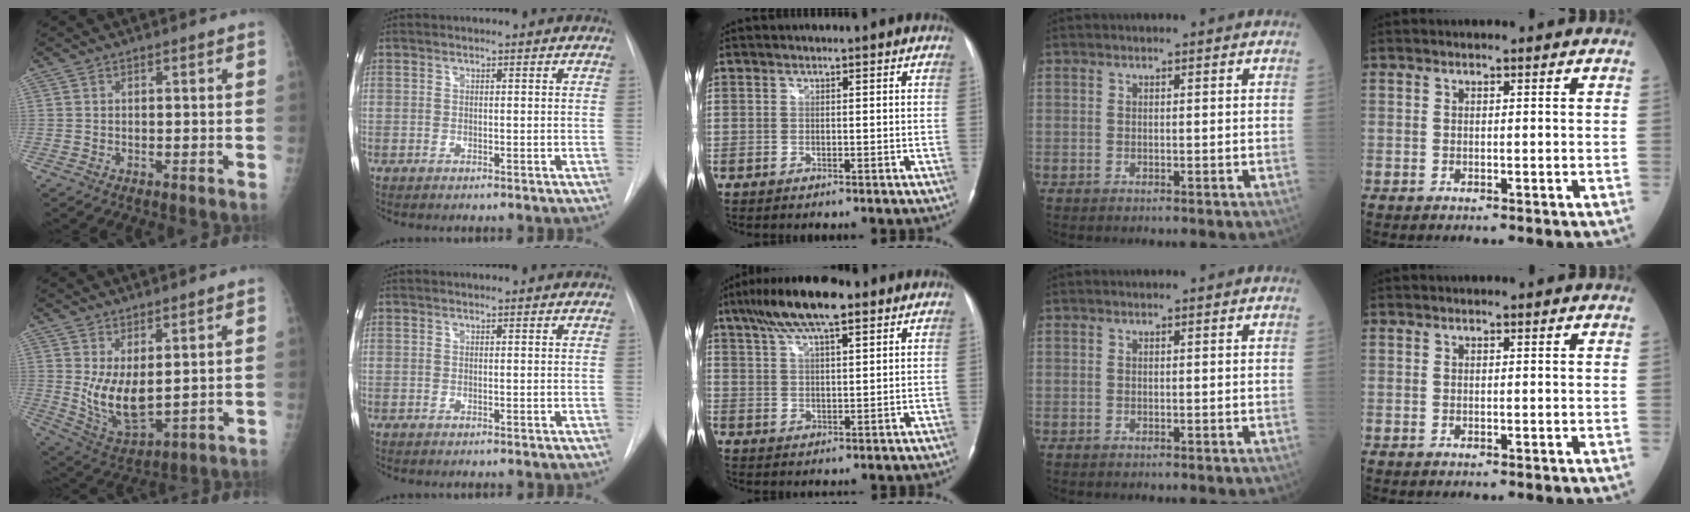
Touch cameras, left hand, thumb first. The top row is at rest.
{"thumb": {"total": 9.6, "force": [1.9, 4.4, 8.3], "torque": [-0.141, -0.035, 0.056]}, "index": {"total": 0.9, "force": [0.9, 0.0, 0.2], "torque": [-0.005, 0.011, 0.012]}, "middle": {"total": 11.4, "force": [7.6, 2.6, 8.1], "torque": [-0.150, 0.025, 0.131]}}